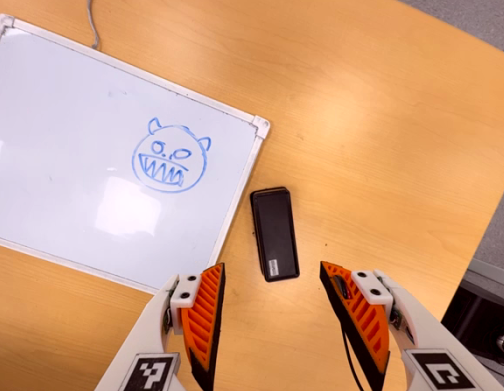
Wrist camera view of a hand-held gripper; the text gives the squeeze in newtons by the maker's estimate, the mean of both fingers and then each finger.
{"total": 0.0}